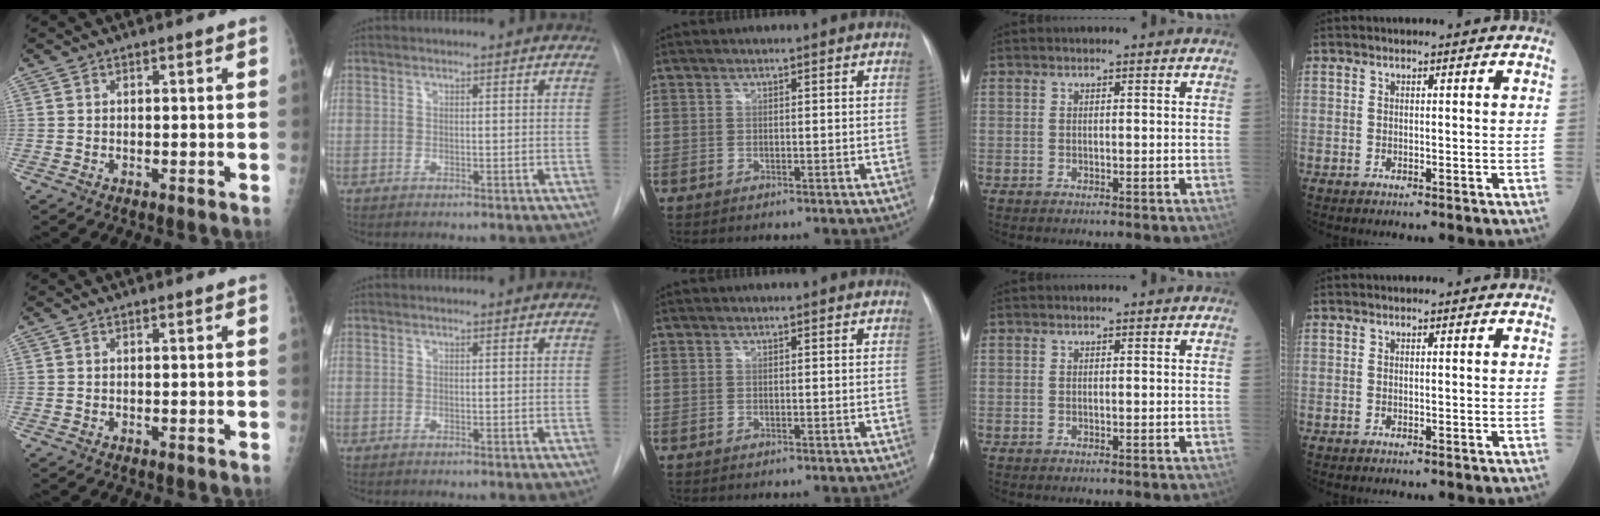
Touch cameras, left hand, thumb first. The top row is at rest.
{}